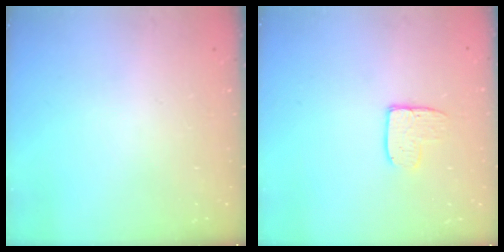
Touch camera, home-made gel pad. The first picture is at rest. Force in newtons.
{"total": 7.9, "press": 7.9, "slide": 0.6}